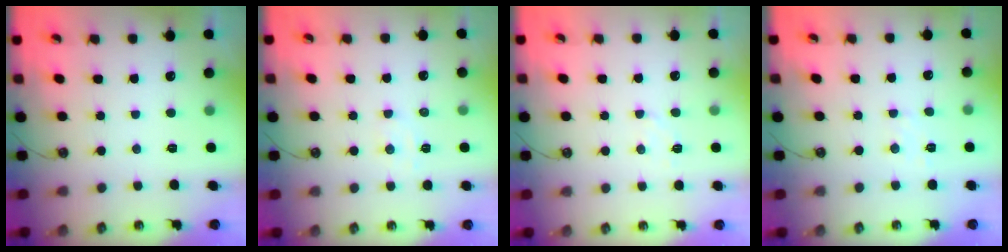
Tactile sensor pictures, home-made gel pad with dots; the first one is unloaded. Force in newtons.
{"total": 4.8, "press": 4.8, "slide": 0.6}
{"total": 4.2, "press": 4.2, "slide": 0.6}
{"total": 4.2, "press": 4.2, "slide": 0.5}